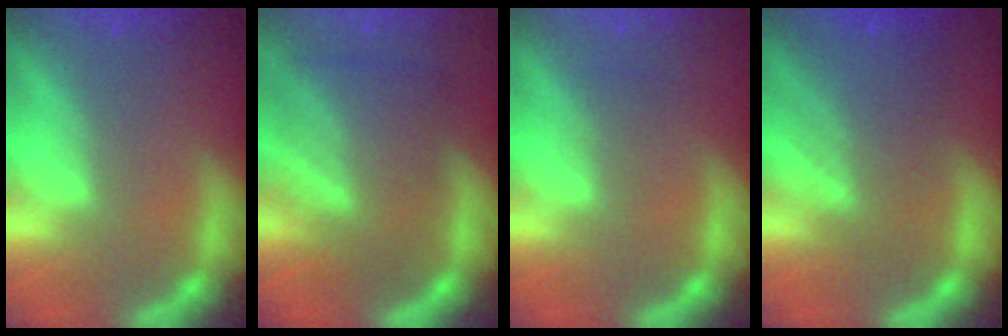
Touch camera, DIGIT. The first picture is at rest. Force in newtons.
{"total": 7.6}
{"total": 1.0}
{"total": 5.6}